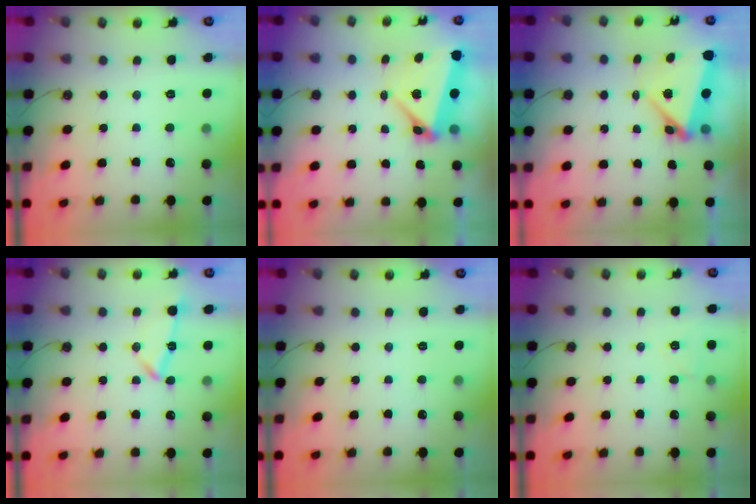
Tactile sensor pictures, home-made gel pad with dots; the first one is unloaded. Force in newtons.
{"total": 7.0, "press": 7.0, "slide": 0.8}
{"total": 5.1, "press": 4.8, "slide": 1.7}
{"total": 9.4, "press": 9.3, "slide": 1.2}
{"total": 0.0}
{"total": 5.1, "press": 4.5, "slide": 2.3}